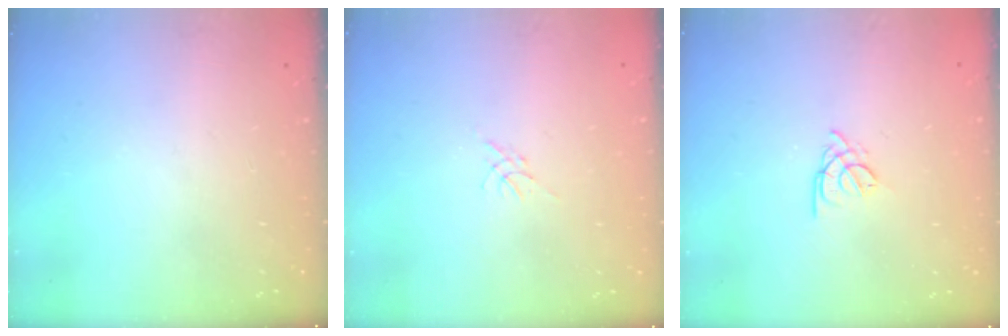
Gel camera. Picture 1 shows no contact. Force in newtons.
{"total": 0.0}
{"total": 2.7, "press": 2.6, "slide": 0.5}